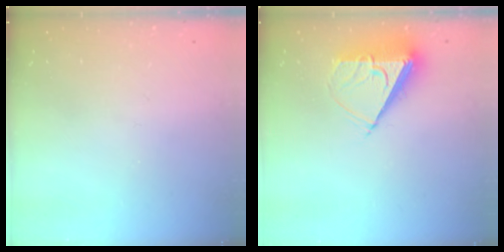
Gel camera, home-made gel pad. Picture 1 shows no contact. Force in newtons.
{"total": 7.1, "press": 7.0, "slide": 0.8}